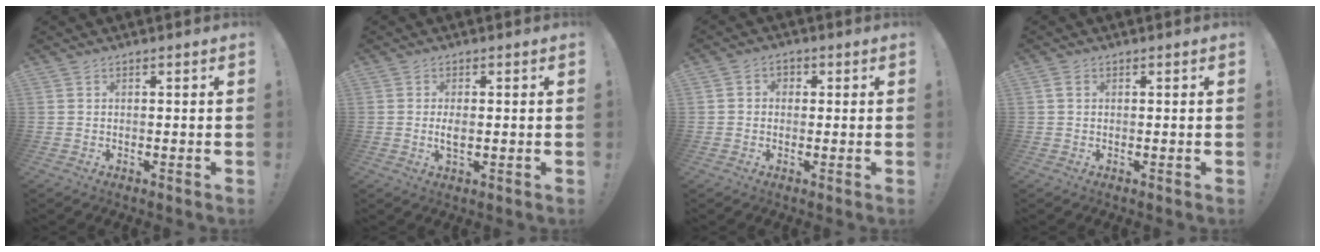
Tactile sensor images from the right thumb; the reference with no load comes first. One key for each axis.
{"total": 3.0, "fx": -0.1, "fy": 1.4, "fz": 2.7, "tx": -0.040, "ty": -0.005, "tz": -0.006}
{"total": 3.0, "fx": -0.3, "fy": 2.6, "fz": 1.4, "tx": -0.021, "ty": 0.007, "tz": -0.006}
{"total": 1.6, "fx": 0.5, "fy": 1.2, "fz": 0.9, "tx": -0.011, "ty": 0.002, "tz": 0.008}